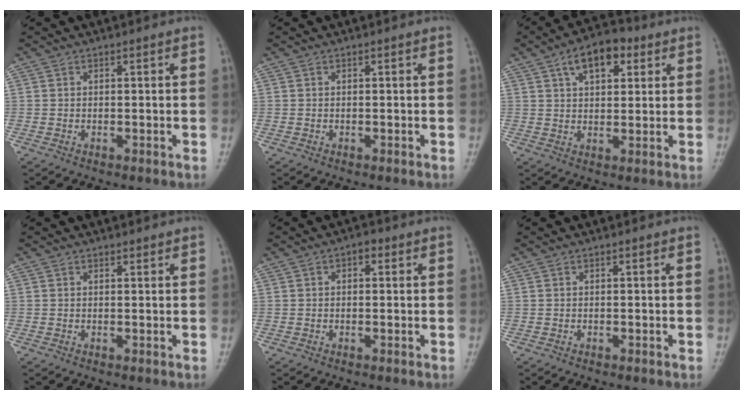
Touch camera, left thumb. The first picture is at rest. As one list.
[{"total": 0.0}, {"total": 9.5, "force": [4.3, 5.2, 6.7], "torque": [-0.085, 0.002, 0.061]}, {"total": 0.6, "force": [0.6, 0.2, 0.1], "torque": [-0.001, -0.006, 0.009]}, {"total": 2.0, "force": [0.6, 1.3, 1.5], "torque": [-0.011, 0.004, 0.004]}, {"total": 0.0}]